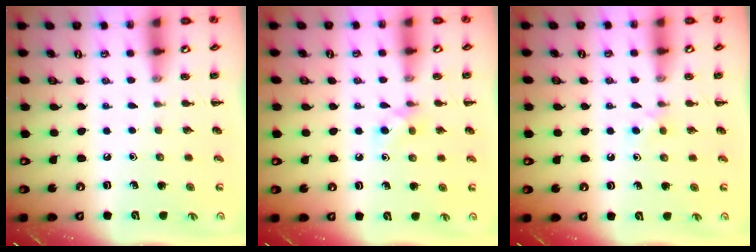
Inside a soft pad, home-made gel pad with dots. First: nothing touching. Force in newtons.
{"total": 4.7, "press": 4.4, "slide": 1.5}
{"total": 2.8, "press": 2.6, "slide": 1.2}